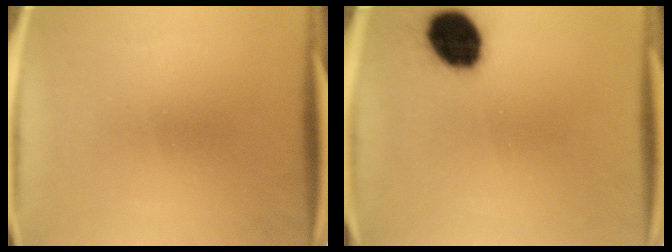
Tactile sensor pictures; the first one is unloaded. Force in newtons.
{"total": 12.5}